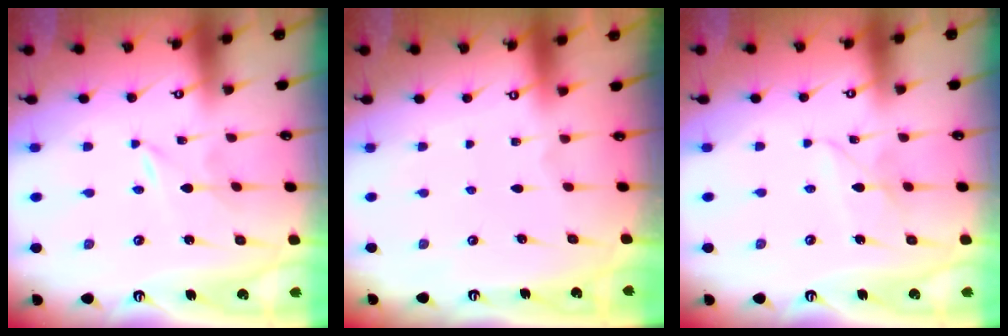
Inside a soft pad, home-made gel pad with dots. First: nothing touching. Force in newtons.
{"total": 0.0}
{"total": 4.7, "press": 4.7, "slide": 0.4}